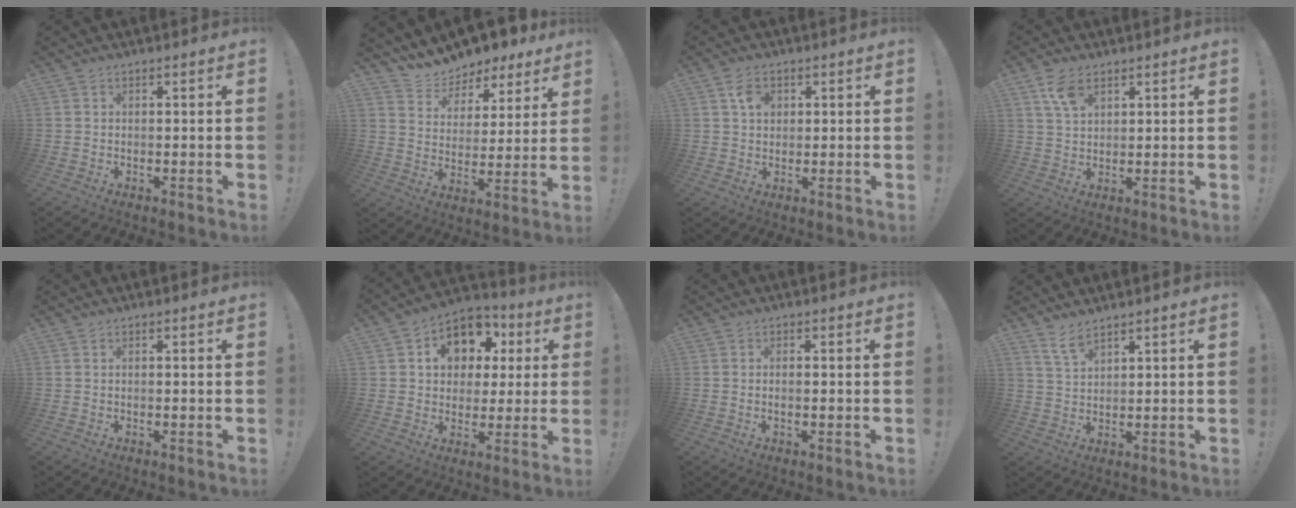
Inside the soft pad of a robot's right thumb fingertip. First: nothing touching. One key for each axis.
{"total": 9.9, "fx": 9.2, "fy": 3.3, "fz": 1.0, "tx": -0.037, "ty": -0.083, "tz": 0.169}
{"total": 8.6, "fx": 2.1, "fy": 7.1, "fz": 4.4, "tx": -0.067, "ty": 0.010, "tz": 0.043}
{"total": 6.5, "fx": 3.7, "fy": 3.2, "fz": 4.2, "tx": -0.076, "ty": -0.013, "tz": 0.069}
{"total": 0.0}
{"total": 12.6, "fx": 3.9, "fy": 10.2, "fz": 6.2, "tx": -0.091, "ty": -0.015, "tz": 0.077}
{"total": 1.3, "fx": -0.1, "fy": 0.2, "fz": 1.3, "tx": -0.016, "ty": -0.001, "tz": -0.004}
{"total": 4.9, "fx": 3.8, "fy": 1.2, "fz": 2.8, "tx": -0.058, "ty": -0.018, "tz": 0.072}